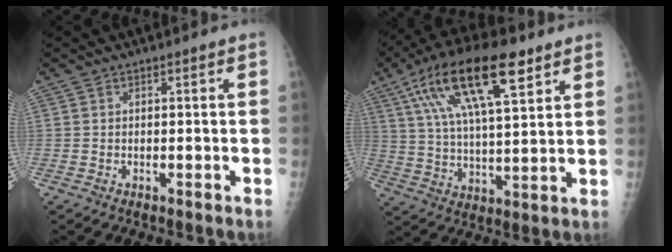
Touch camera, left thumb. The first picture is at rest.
{"total": 19.6, "force": [9.9, 6.7, 15.6], "torque": [-0.272, -0.007, 0.176]}